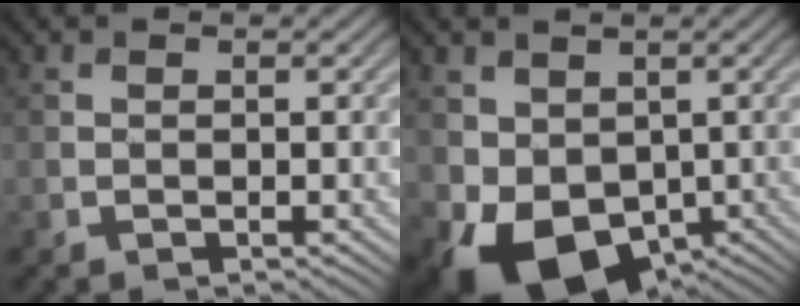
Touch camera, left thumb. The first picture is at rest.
{"total": 9.6, "force": [-2.3, 7.1, 6.0], "torque": [-0.122, -0.032, -0.033]}